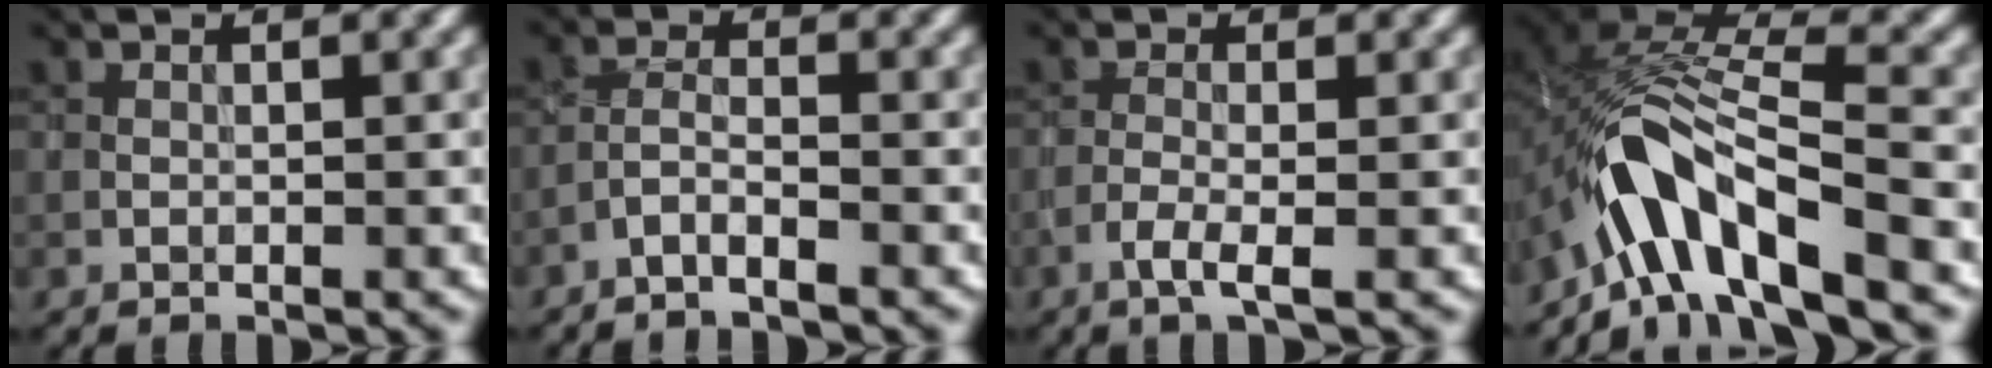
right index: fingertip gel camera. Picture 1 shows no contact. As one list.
[{"total": 2.0, "force": [-1.5, 0.2, 1.3], "torque": [-0.029, 0.005, -0.037]}, {"total": 2.2, "force": [-1.0, 0.4, 1.9], "torque": [-0.037, 0.003, -0.028]}, {"total": 9.6, "force": [-5.6, 3.1, 7.2], "torque": [-0.123, 0.011, -0.110]}]